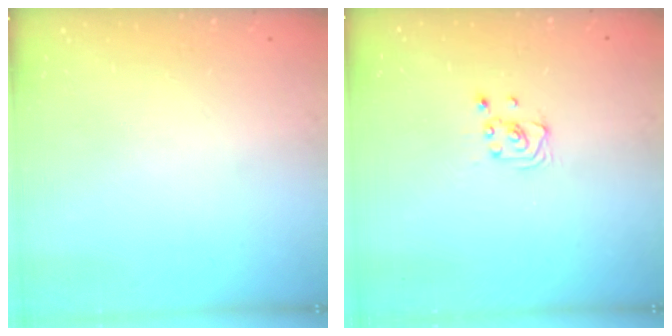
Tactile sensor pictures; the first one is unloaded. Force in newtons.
{"total": 2.6, "press": 2.6, "slide": 0.3}